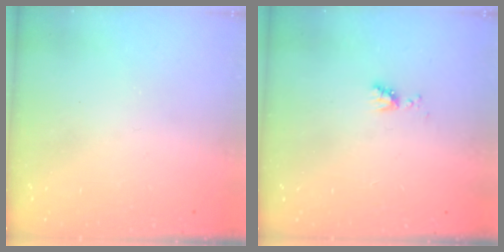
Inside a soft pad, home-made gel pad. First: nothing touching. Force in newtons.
{"total": 3.9, "press": 3.9, "slide": 0.6}